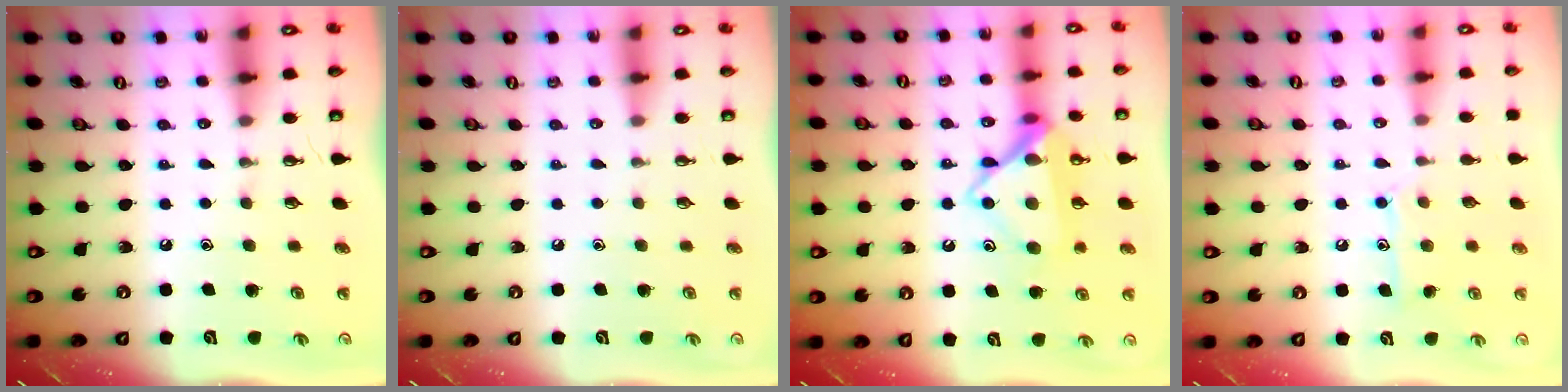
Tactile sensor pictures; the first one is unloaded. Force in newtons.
{"total": 0.0}
{"total": 16.6, "press": 16.6, "slide": 0.9}
{"total": 9.7, "press": 9.7, "slide": 0.7}